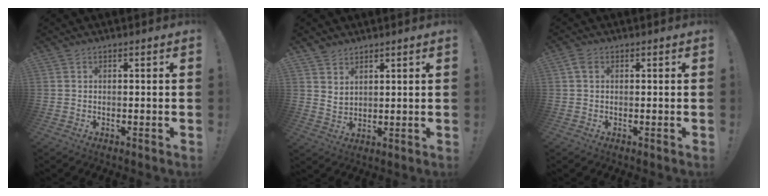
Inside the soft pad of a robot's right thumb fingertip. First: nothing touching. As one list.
[{"total": 4.2, "force": [3.4, 2.3, 0.9], "torque": [-0.004, -0.025, 0.063]}, {"total": 2.1, "force": [0.7, 1.5, 1.3], "torque": [-0.020, 0.003, 0.012]}]